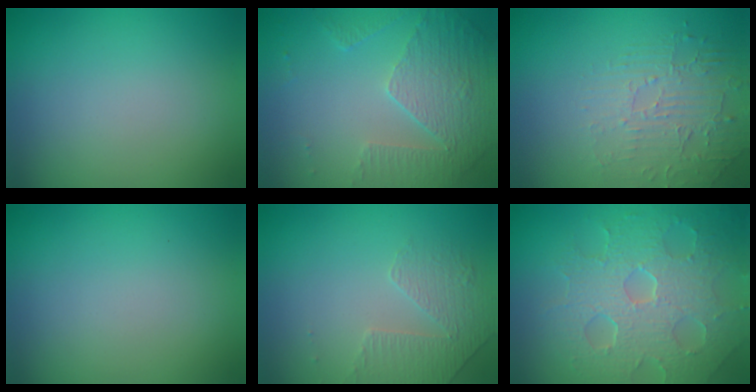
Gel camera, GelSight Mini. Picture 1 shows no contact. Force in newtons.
{"total": 5.0, "press": 3.6, "slide": 3.5}
{"total": 2.2, "press": 1.7, "slide": 1.5}
{"total": 0.0}
{"total": 1.8, "press": 1.4, "slide": 1.0}
{"total": 8.1, "press": 5.7, "slide": 5.7}